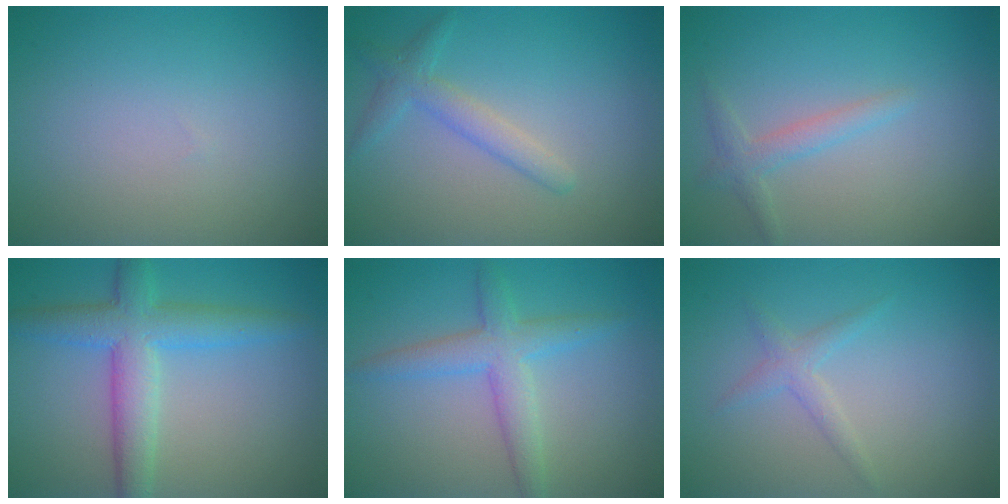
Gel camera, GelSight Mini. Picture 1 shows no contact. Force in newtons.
{"total": 2.3, "press": 2.3, "slide": 0.1}
{"total": 1.7, "press": 1.7, "slide": 0.1}
{"total": 5.4, "press": 5.4, "slide": 0.1}
{"total": 3.7, "press": 3.7, "slide": 0.0}
{"total": 1.4, "press": 1.4, "slide": 0.1}